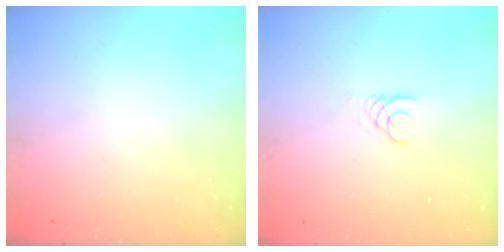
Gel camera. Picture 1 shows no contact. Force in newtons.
{"total": 1.8, "press": 1.8, "slide": 0.2}